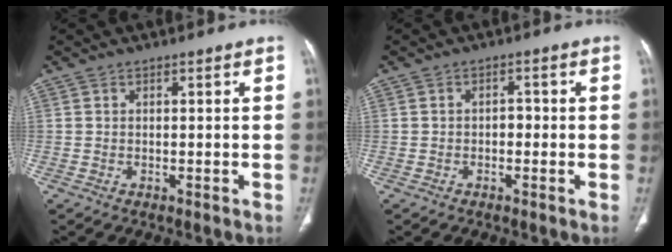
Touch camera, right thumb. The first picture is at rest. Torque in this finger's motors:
{"motor_torque": [0.20, 0.13, 0.38, 0.15, -0.03]}